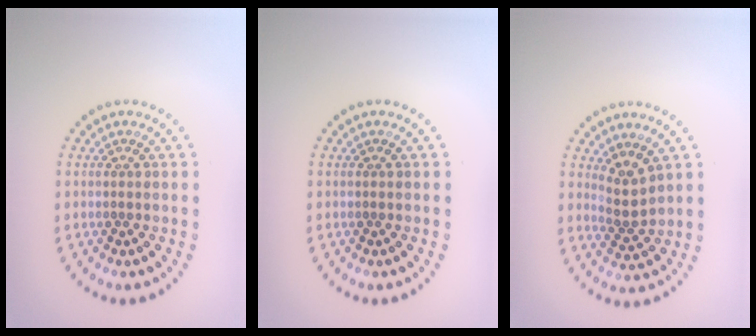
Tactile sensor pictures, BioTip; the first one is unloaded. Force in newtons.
{"total": 0.0}
{"total": 2.4, "press": 1.7, "slide": 1.7}